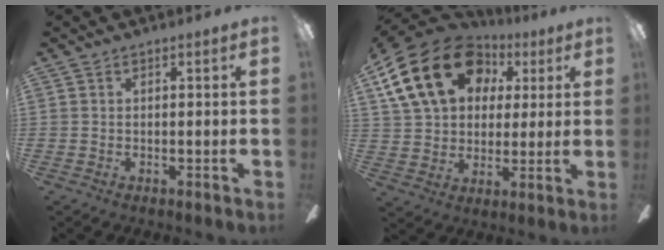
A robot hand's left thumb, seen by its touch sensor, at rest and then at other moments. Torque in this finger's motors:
{"motor_torque": [1.89, 2.75, 1.28, -1.49, 0.50]}